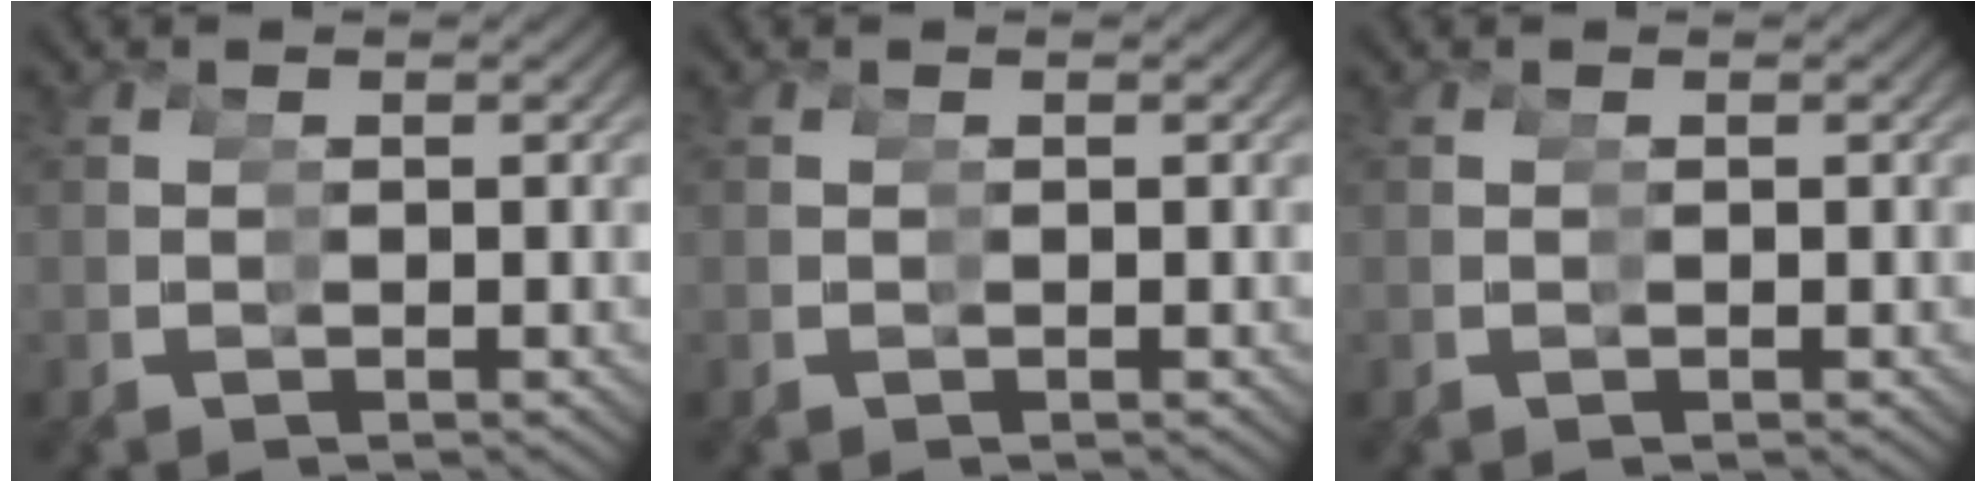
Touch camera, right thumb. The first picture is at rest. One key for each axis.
{"total": 0.0}
{"total": 0.0}